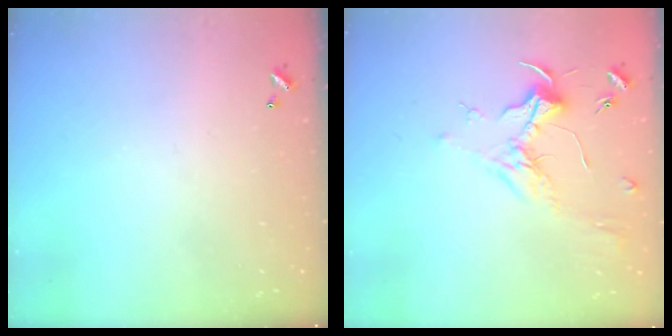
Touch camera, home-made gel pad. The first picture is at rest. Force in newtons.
{"total": 1.8, "press": 1.6, "slide": 0.7}